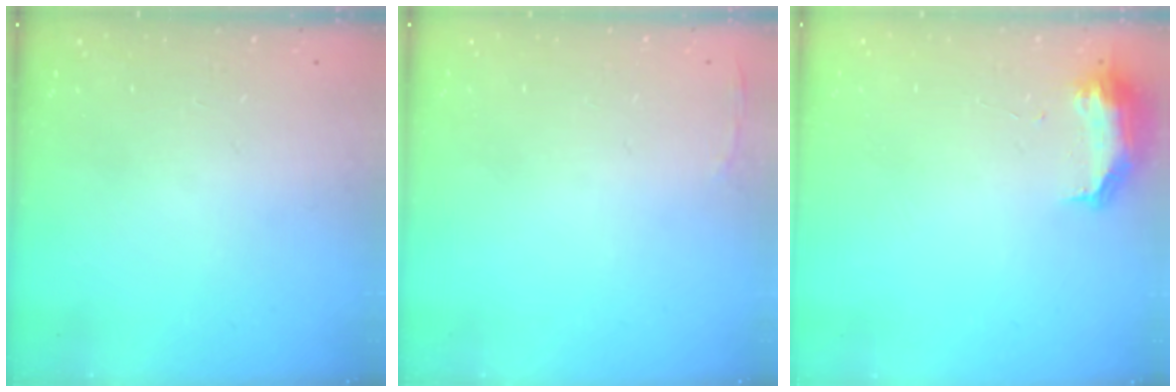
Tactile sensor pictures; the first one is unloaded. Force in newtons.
{"total": 2.8, "press": 2.6, "slide": 0.9}
{"total": 8.5, "press": 8.4, "slide": 0.9}